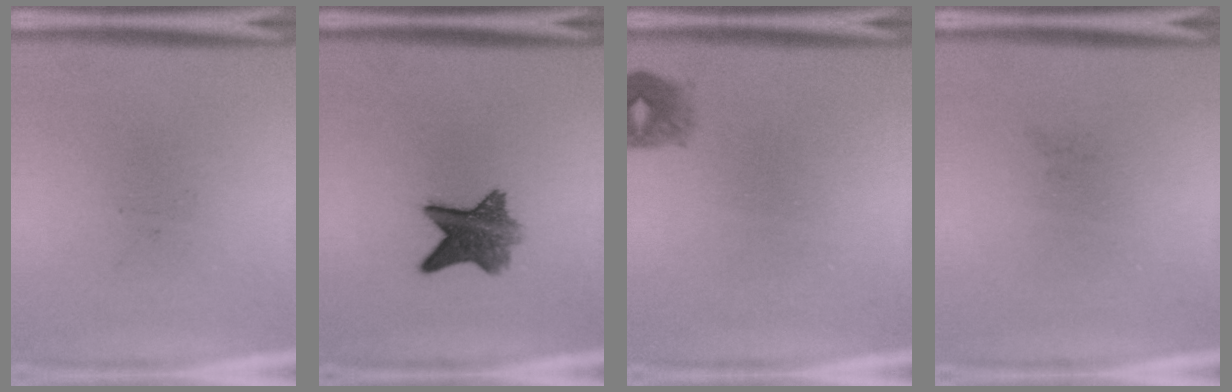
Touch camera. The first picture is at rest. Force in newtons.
{"total": 7.5}
{"total": 1.5}
{"total": 0.0}